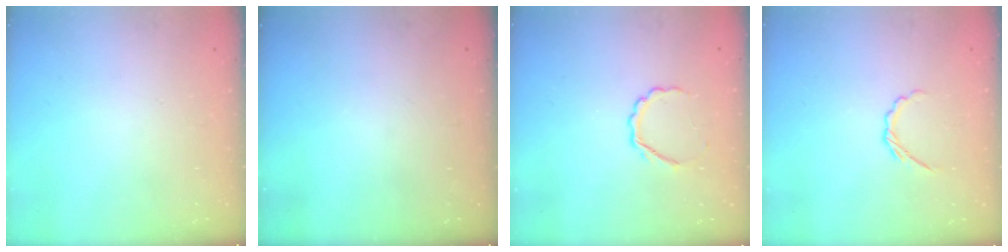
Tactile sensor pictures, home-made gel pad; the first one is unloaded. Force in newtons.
{"total": 0.0}
{"total": 4.0, "press": 3.9, "slide": 0.9}
{"total": 3.2, "press": 3.0, "slide": 1.0}